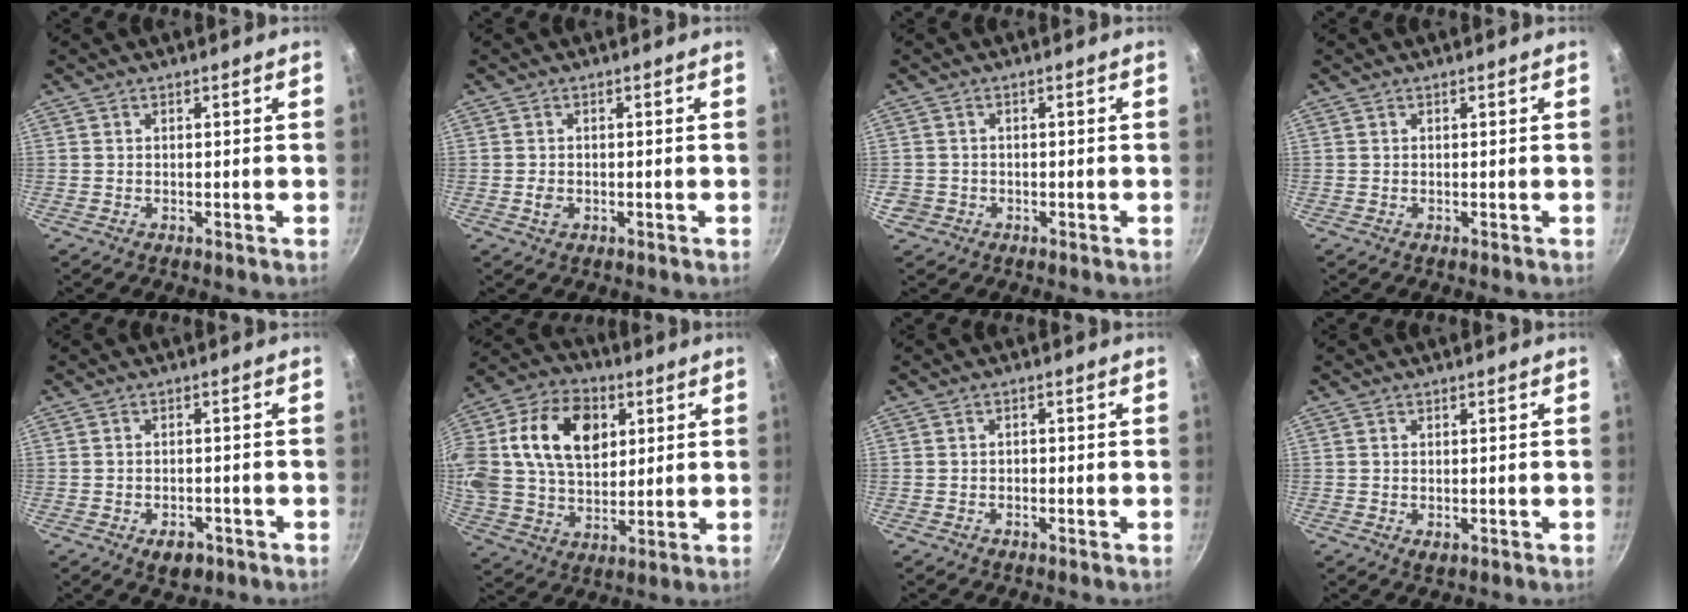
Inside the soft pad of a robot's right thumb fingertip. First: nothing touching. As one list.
[{"total": 1.7, "force": [-0.5, 1.3, 1.0], "torque": [-0.017, 0.003, -0.009]}, {"total": 2.8, "force": [-0.9, 2.6, 0.8], "torque": [-0.013, 0.009, -0.011]}, {"total": 0.0}, {"total": 4.4, "force": [-2.3, 2.7, 2.7], "torque": [-0.030, 0.016, -0.024]}, {"total": 24.9, "force": [6.9, 17.2, 16.6], "torque": [-0.325, 0.019, 0.114]}, {"total": 0.9, "force": [-0.4, 0.7, 0.4], "torque": [-0.007, 0.004, -0.006]}, {"total": 1.2, "force": [-0.1, 0.6, 1.0], "torque": [-0.015, -0.004, -0.001]}]